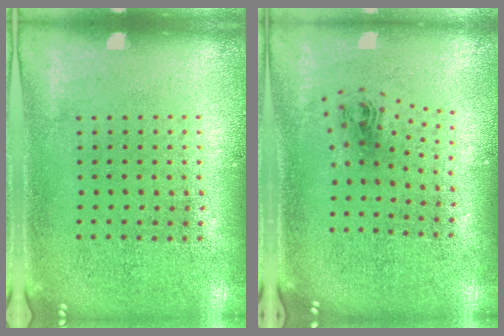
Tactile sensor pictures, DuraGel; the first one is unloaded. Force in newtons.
{"total": 1.0, "press": 0.5, "slide": 0.9}